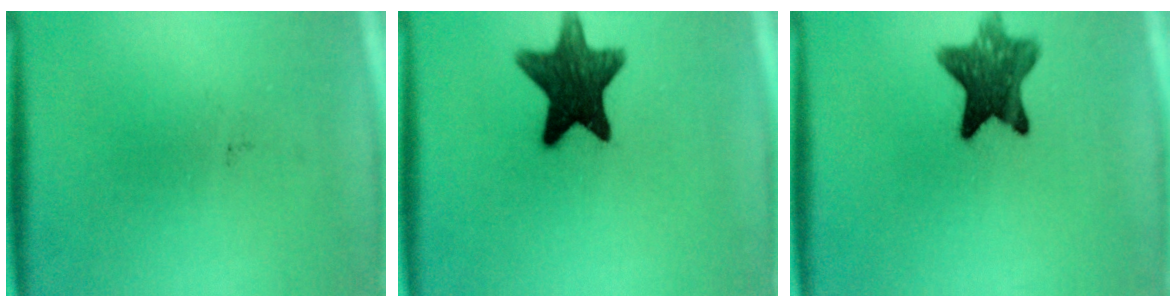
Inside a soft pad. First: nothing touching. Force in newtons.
{"total": 12.5}
{"total": 9.6}